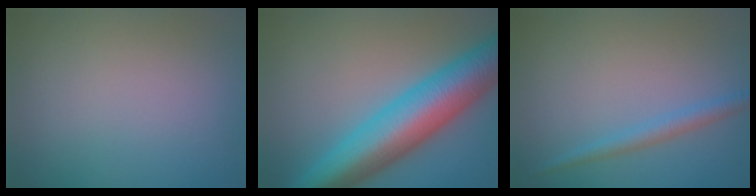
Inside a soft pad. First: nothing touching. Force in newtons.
{"total": 10.3, "press": 10.3, "slide": 0.2}
{"total": 1.8, "press": 1.8, "slide": 0.1}